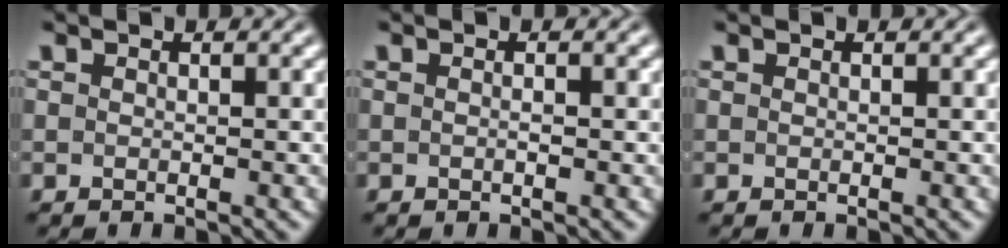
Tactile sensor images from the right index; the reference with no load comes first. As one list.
[{"total": 0.5, "force": [-0.2, 0.0, 0.5], "torque": [-0.013, 0.001, -0.004]}, {"total": 0.0}]